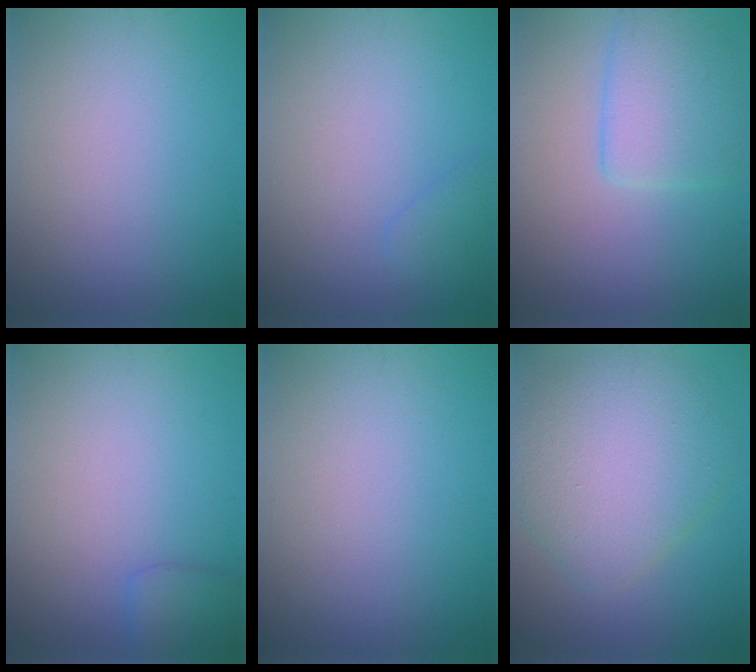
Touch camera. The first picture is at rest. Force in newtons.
{"total": 1.2, "press": 1.2, "slide": 0.1}
{"total": 4.4, "press": 4.4, "slide": 0.2}
{"total": 1.7, "press": 1.7, "slide": 0.1}
{"total": 0.0}
{"total": 7.5, "press": 7.5, "slide": 0.6}